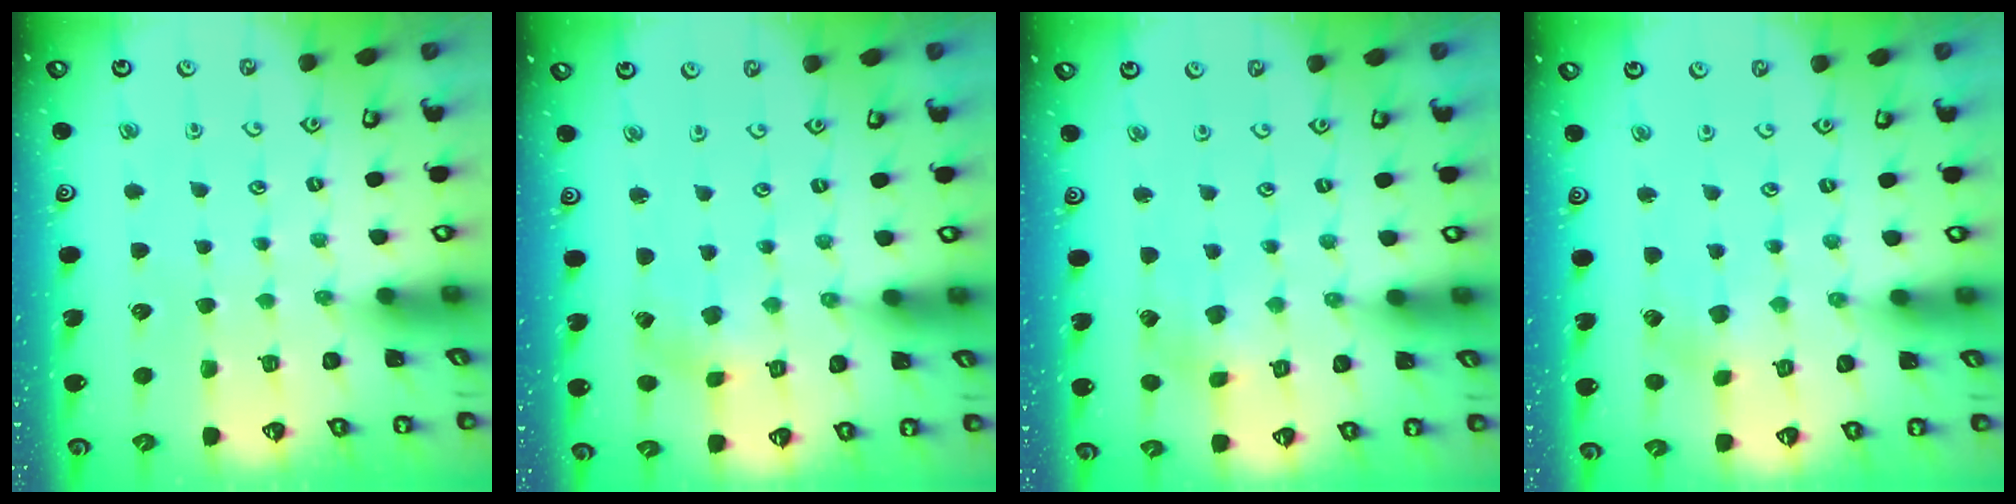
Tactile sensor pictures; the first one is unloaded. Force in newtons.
{"total": 0.5, "press": 0.5, "slide": 0.2}
{"total": 2.9, "press": 2.9, "slide": 0.1}
{"total": 2.3, "press": 2.3, "slide": 0.4}